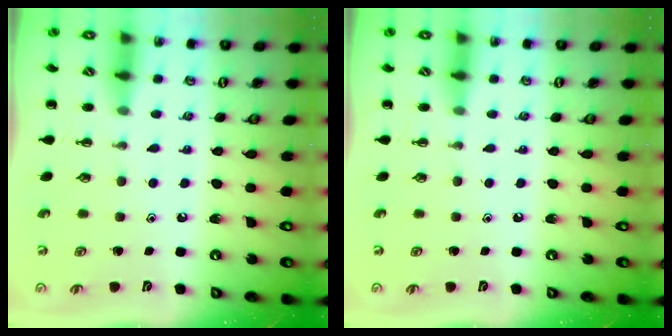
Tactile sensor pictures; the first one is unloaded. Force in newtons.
{"total": 0.0}